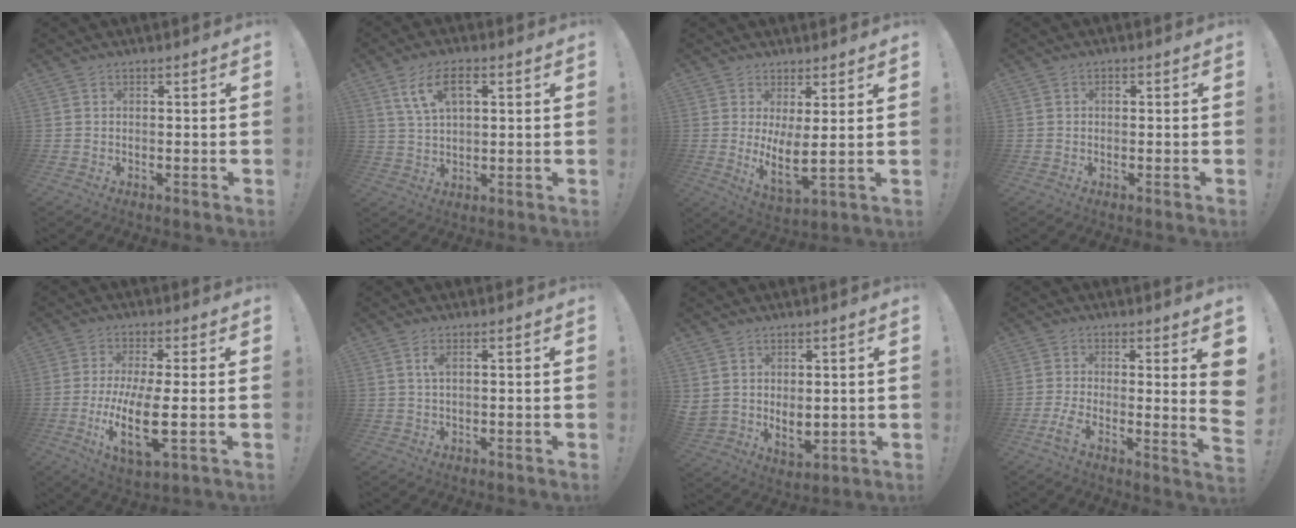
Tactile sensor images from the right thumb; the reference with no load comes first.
{"total": 8.9, "force": [4.0, 4.3, 6.7], "torque": [-0.119, 0.003, 0.074]}
{"total": 7.5, "force": [2.3, 1.4, 6.9], "torque": [-0.107, -0.036, 0.046]}
{"total": 0.7, "force": [-0.1, 0.6, 0.4], "torque": [-0.010, 0.003, -0.002]}
{"total": 13.4, "force": [-2.2, 3.4, 12.8], "torque": [-0.251, -0.015, -0.034]}
{"total": 2.4, "force": [0.8, 0.4, 2.2], "torque": [-0.036, -0.003, 0.011]}
{"total": 5.1, "force": [2.4, 3.3, 3.0], "torque": [-0.037, -0.028, 0.050]}
{"total": 8.3, "force": [0.1, 0.9, 8.3], "torque": [-0.119, -0.028, 0.002]}